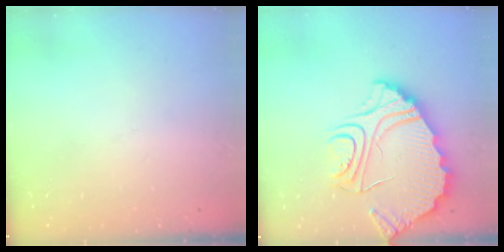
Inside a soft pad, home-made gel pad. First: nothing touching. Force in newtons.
{"total": 12.4, "press": 12.4, "slide": 1.2}